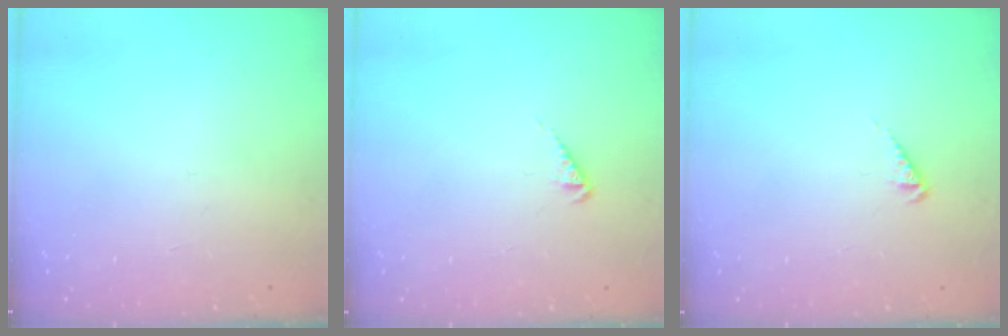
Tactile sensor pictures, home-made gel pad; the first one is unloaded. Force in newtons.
{"total": 2.3, "press": 2.2, "slide": 0.5}
{"total": 2.3, "press": 2.2, "slide": 0.5}